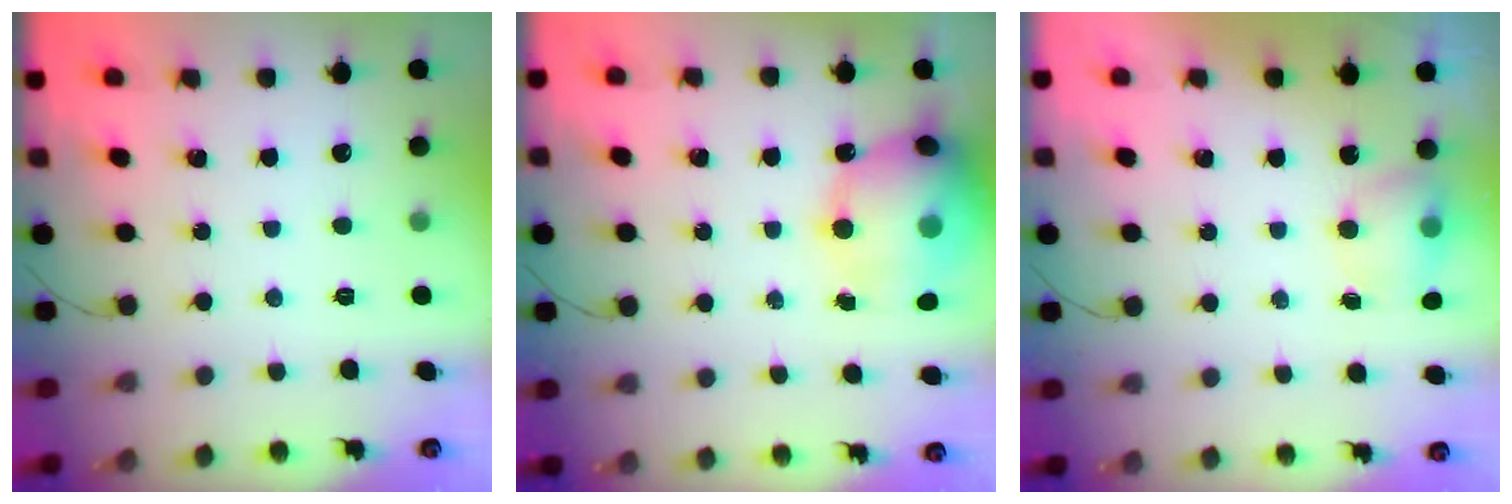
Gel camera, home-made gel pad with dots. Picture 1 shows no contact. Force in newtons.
{"total": 16.7, "press": 16.5, "slide": 2.8}
{"total": 7.4, "press": 5.7, "slide": 4.7}